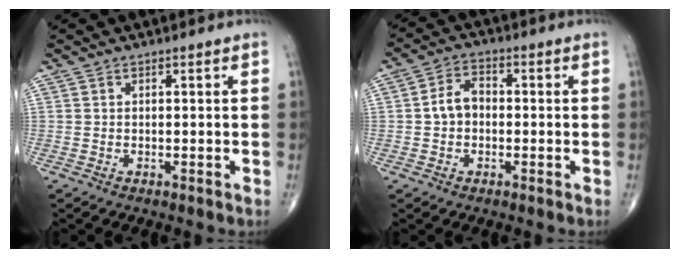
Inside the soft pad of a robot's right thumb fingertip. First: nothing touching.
{"total": 5.2, "force": [-0.4, 3.9, 3.5], "torque": [-0.054, 0.021, -0.017]}